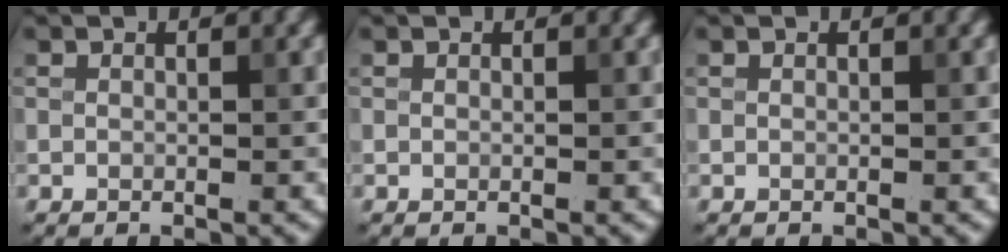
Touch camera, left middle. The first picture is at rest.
{"total": 0.0}
{"total": 0.0}